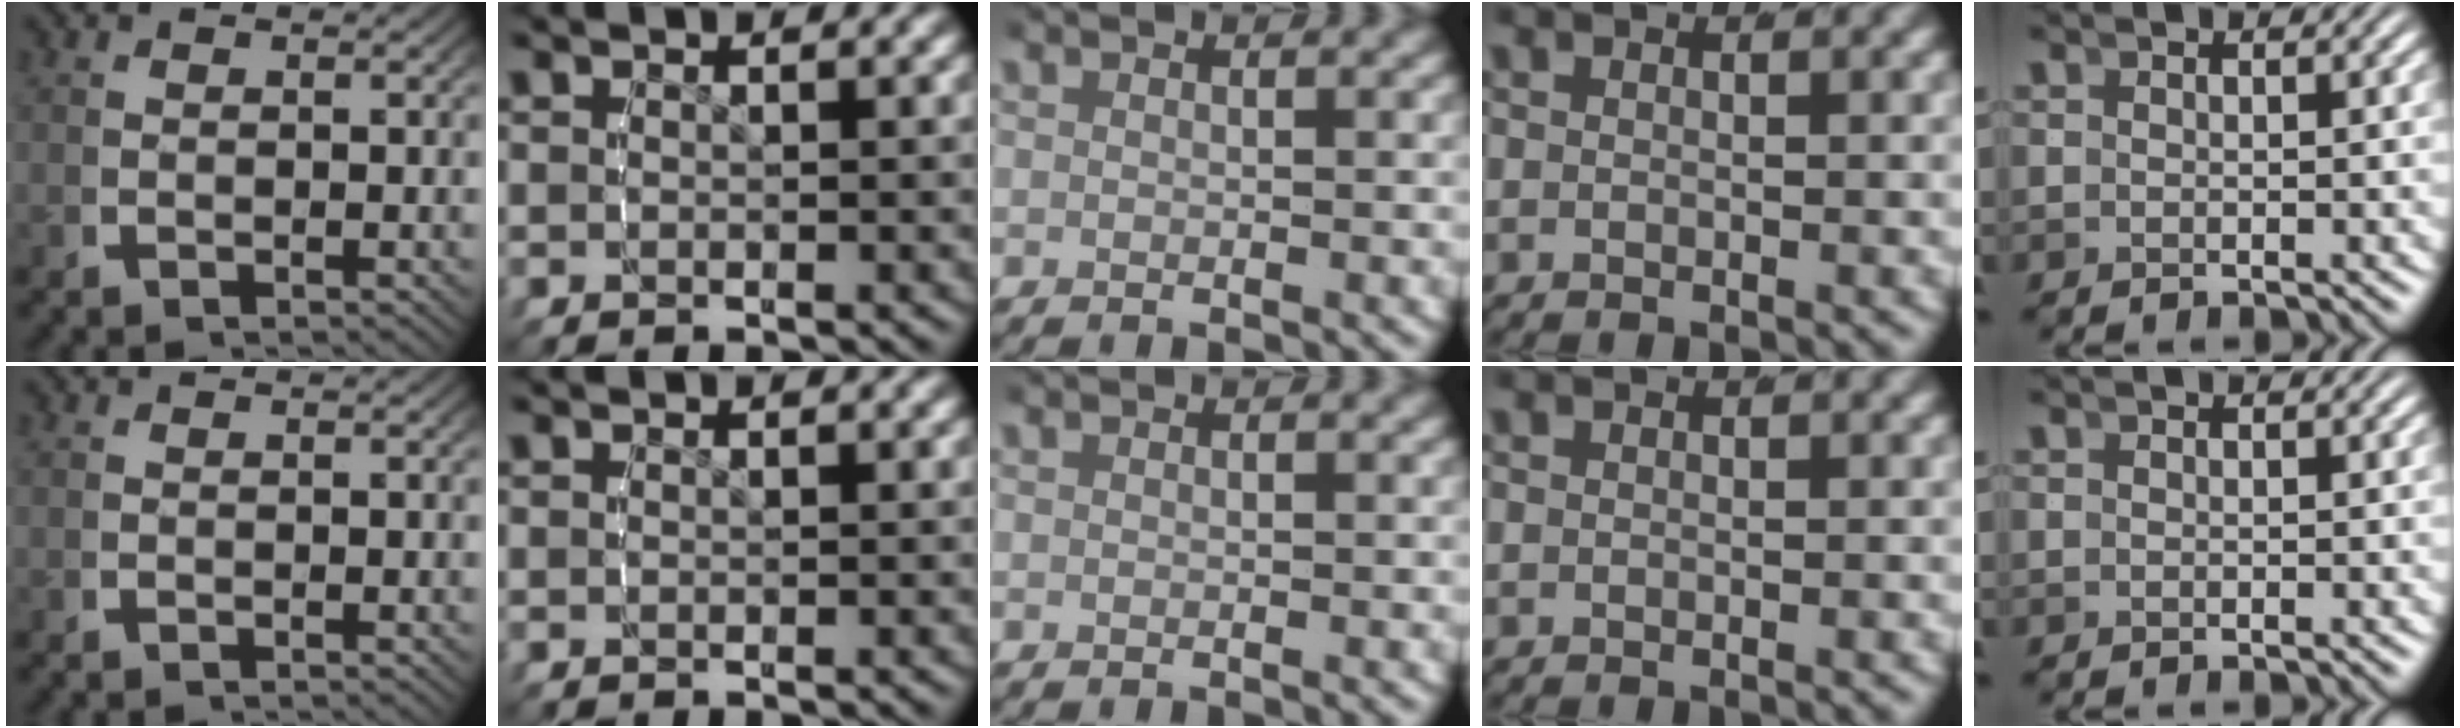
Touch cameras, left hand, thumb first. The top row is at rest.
{}